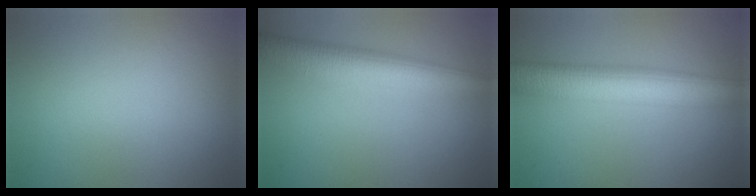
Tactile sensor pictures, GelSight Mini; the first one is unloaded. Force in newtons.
{"total": 6.2, "press": 6.2, "slide": 0.3}
{"total": 8.1, "press": 8.1, "slide": 0.4}